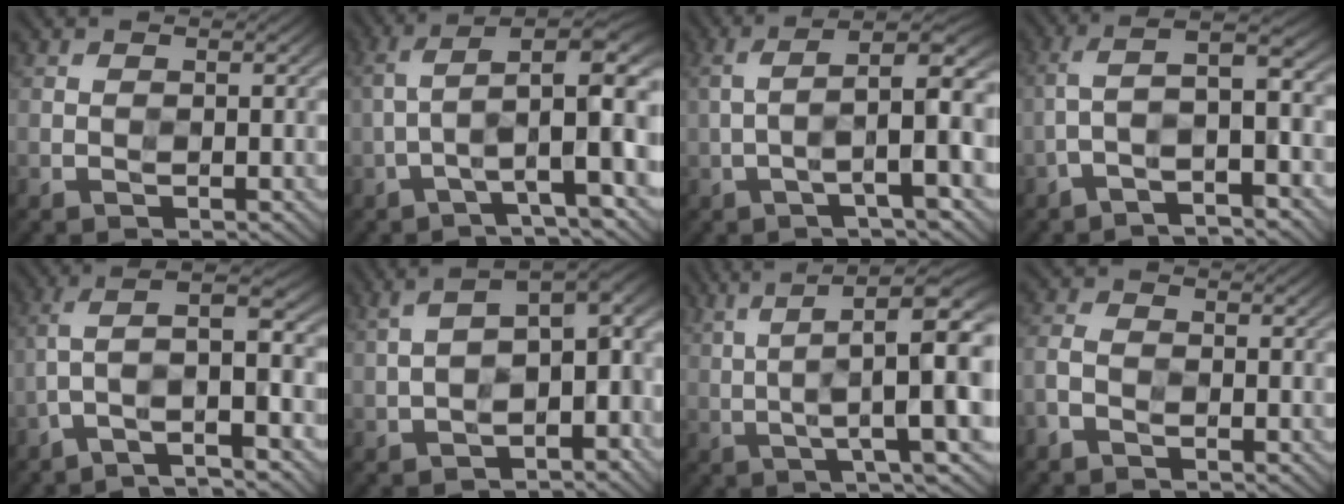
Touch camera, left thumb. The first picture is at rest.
{"total": 9.7, "force": [-0.5, 2.9, 9.3], "torque": [-0.169, 0.020, -0.016]}
{"total": 9.1, "force": [-0.2, 1.9, 8.9], "torque": [-0.152, 0.027, -0.012]}
{"total": 6.9, "force": [-3.0, 1.8, 5.9], "torque": [-0.101, 0.022, -0.065]}
{"total": 8.9, "force": [-3.6, 2.2, 7.9], "torque": [-0.130, 0.028, -0.079]}
{"total": 11.0, "force": [-0.9, 5.5, 9.5], "torque": [-0.130, 0.011, -0.005]}
{"total": 15.7, "force": [4.5, 3.6, 14.6], "torque": [-0.219, 0.022, 0.088]}
{"total": 2.3, "force": [-1.5, 1.2, 1.3], "torque": [-0.034, 0.000, -0.040]}